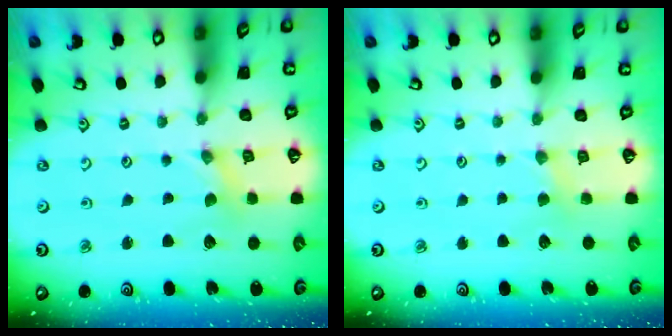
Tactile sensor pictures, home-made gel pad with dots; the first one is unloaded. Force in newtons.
{"total": 2.6, "press": 2.6, "slide": 0.5}